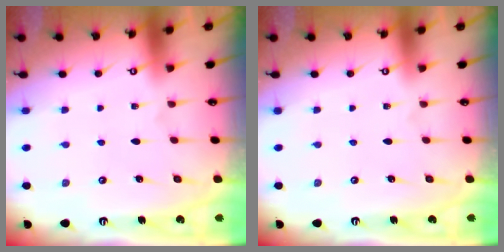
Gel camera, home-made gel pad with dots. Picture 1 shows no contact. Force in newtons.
{"total": 0.0}